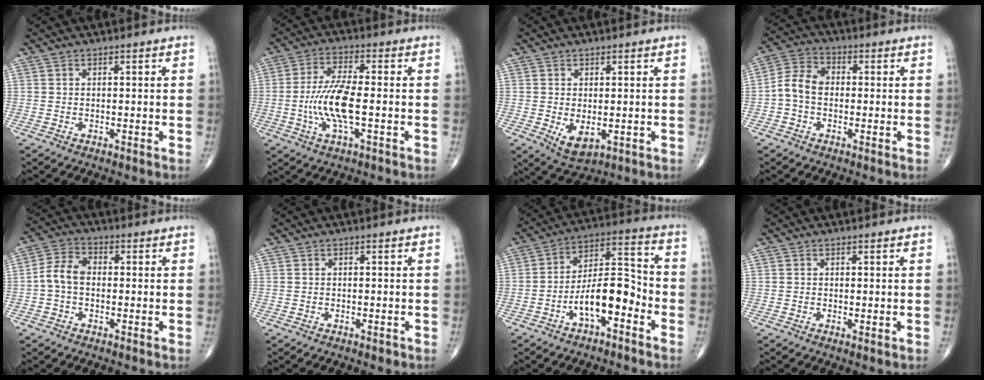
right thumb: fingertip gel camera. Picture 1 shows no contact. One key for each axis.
{"total": 10.2, "fx": -1.6, "fy": 3.0, "fz": 9.6, "tx": -0.206, "ty": 0.010, "tz": -0.033}
{"total": 5.1, "fx": -0.8, "fy": 2.8, "fz": 4.1, "tx": -0.063, "ty": -0.011, "tz": 0.000}
{"total": 6.8, "fx": -0.9, "fy": 5.0, "fz": 4.5, "tx": -0.079, "ty": 0.027, "tz": -0.029}
{"total": 6.0, "fx": -0.7, "fy": 4.1, "fz": 4.3, "tx": -0.080, "ty": 0.021, "tz": -0.023}
{"total": 0.8, "fx": -0.5, "fy": 0.4, "fz": 0.5, "tx": -0.007, "ty": -0.002, "tz": -0.006}
{"total": 11.8, "fx": -5.0, "fy": 5.0, "fz": 9.5, "tx": -0.149, "ty": 0.057, "tz": -0.089}
{"total": 0.8, "fx": -0.1, "fy": 0.2, "fz": 0.7, "tx": -0.018, "ty": -0.005, "tz": -0.004}